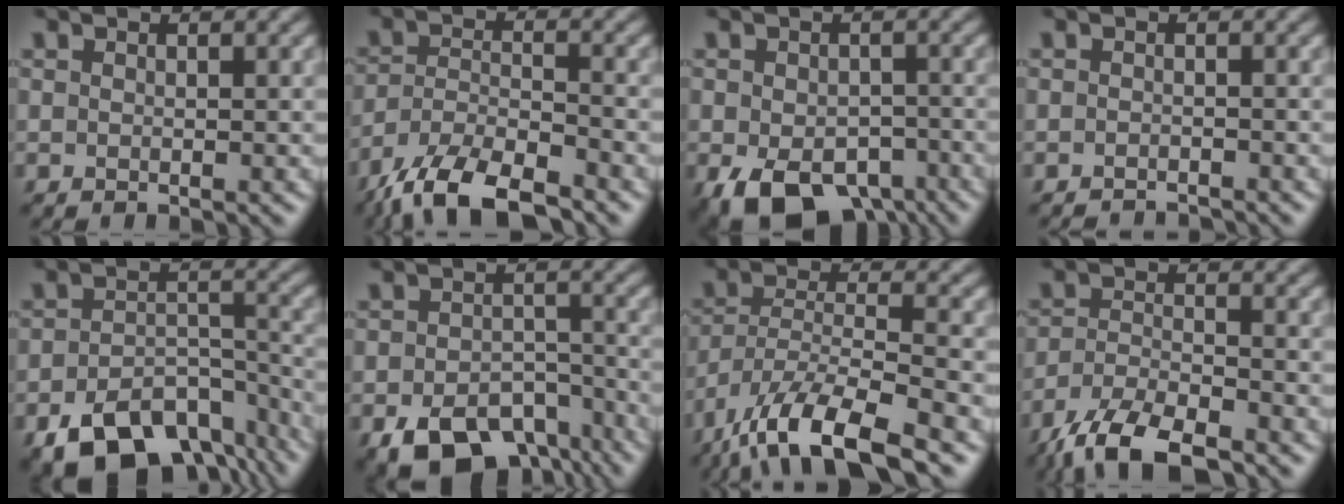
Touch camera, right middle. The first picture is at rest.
{"total": 8.9, "force": [-7.1, 2.6, 4.5], "torque": [-0.086, -0.006, -0.136]}
{"total": 9.0, "force": [-5.0, 5.3, 5.3], "torque": [-0.095, -0.032, -0.067]}
{"total": 1.2, "force": [-1.2, 0.1, 0.2], "torque": [0.002, -0.003, -0.016]}
{"total": 10.4, "force": [-7.0, 5.4, 5.5], "torque": [-0.092, -0.019, -0.106]}
{"total": 9.1, "force": [-5.8, 5.0, 5.0], "torque": [-0.085, -0.022, -0.082]}
{"total": 10.8, "force": [-7.9, 3.2, 6.7], "torque": [-0.124, -0.005, -0.148]}
{"total": 7.2, "force": [-5.8, 2.0, 3.8], "torque": [-0.075, -0.008, -0.113]}